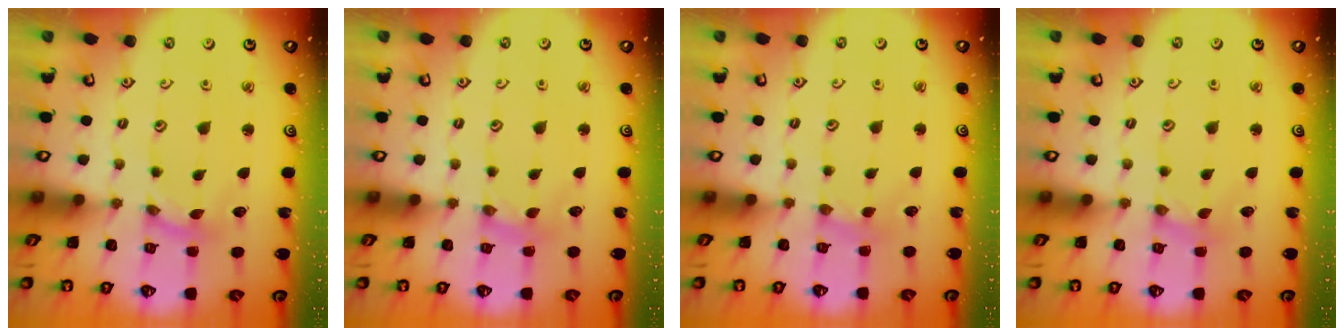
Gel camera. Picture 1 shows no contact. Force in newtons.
{"total": 1.3, "press": 1.3, "slide": 0.2}
{"total": 2.7, "press": 2.6, "slide": 0.5}
{"total": 0.0}